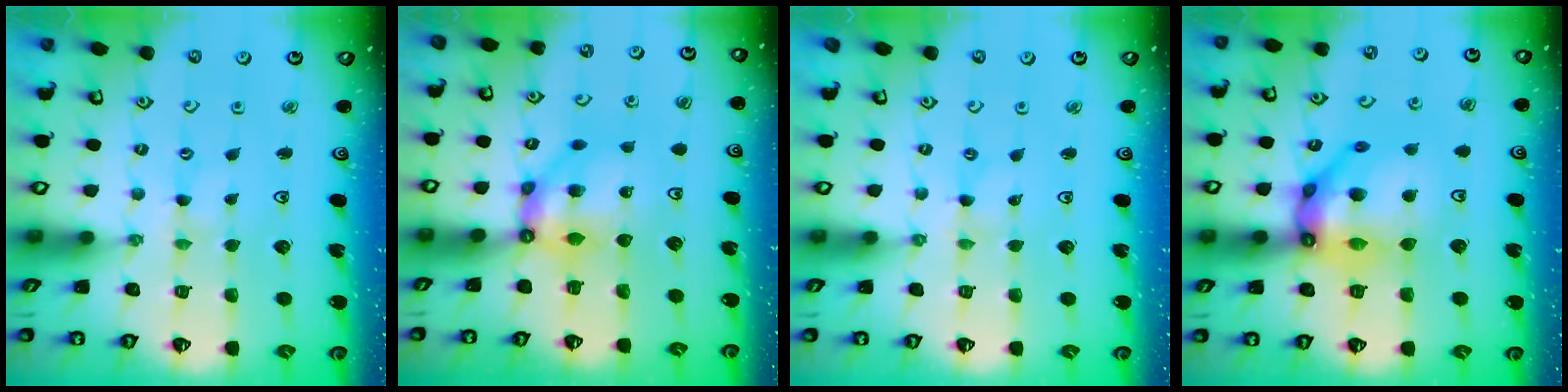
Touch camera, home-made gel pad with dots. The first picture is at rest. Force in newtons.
{"total": 8.4, "press": 8.3, "slide": 0.6}
{"total": 0.0}
{"total": 17.7, "press": 17.5, "slide": 2.2}